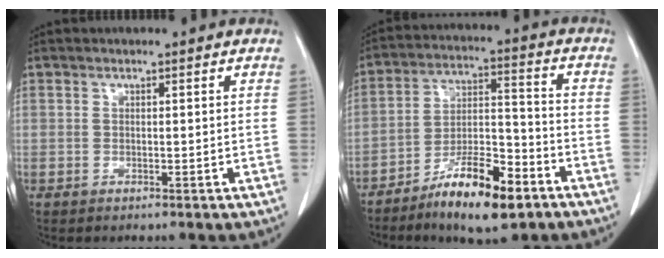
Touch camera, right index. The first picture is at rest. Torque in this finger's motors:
{"motor_torque": [0.49, -0.44, 0.24, 0.08]}